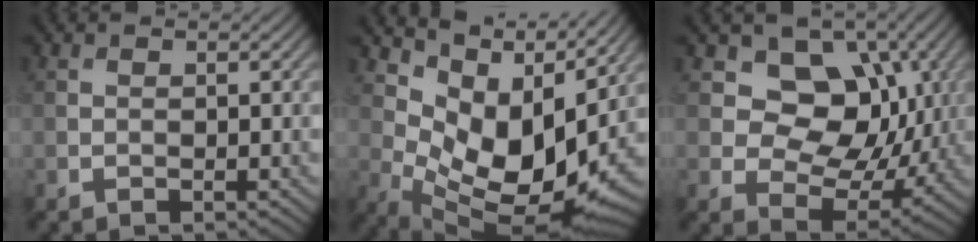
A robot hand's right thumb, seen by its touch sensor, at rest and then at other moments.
{"total": 12.5, "force": [4.2, 7.2, 9.3], "torque": [-0.189, -0.020, 0.091]}
{"total": 11.1, "force": [2.9, 8.5, 6.6], "torque": [-0.118, -0.009, 0.032]}